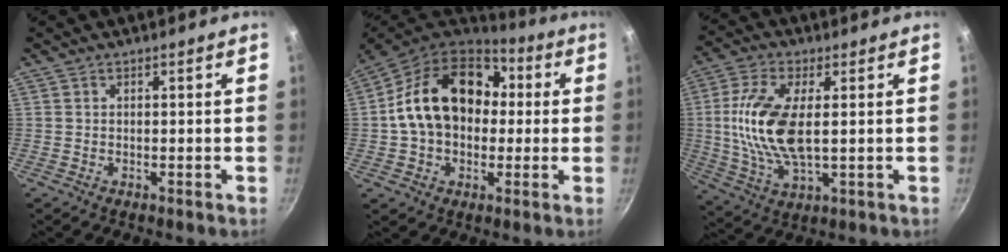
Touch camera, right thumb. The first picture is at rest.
{"total": 20.4, "force": [2.3, 15.0, 13.7], "torque": [-0.209, 0.041, 0.032]}
{"total": 14.2, "force": [1.2, 6.4, 12.6], "torque": [-0.258, -0.001, 0.021]}